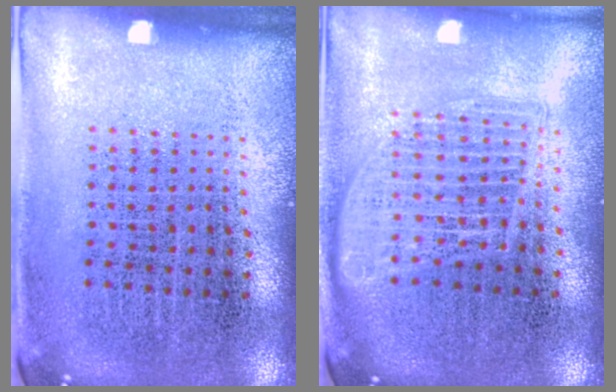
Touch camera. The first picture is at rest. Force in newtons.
{"total": 1.6, "press": 1.4, "slide": 0.8}